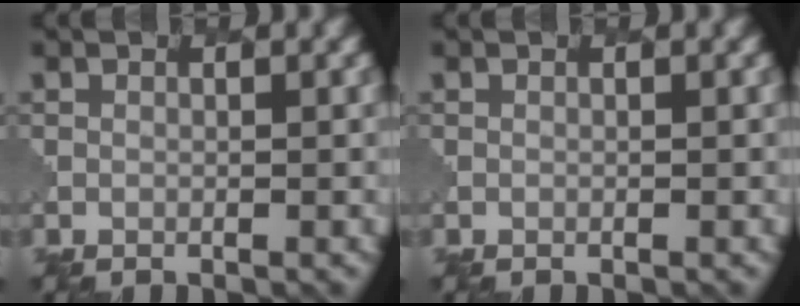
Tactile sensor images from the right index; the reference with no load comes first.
{"total": 0.0}